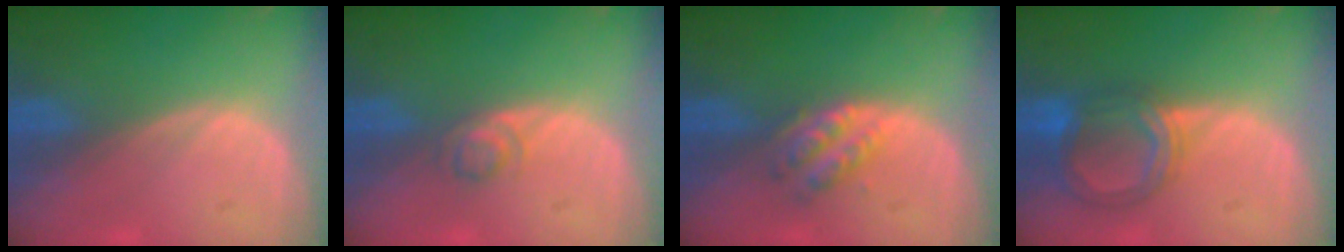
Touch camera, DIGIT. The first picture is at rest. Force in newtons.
{"total": 2.2, "press": 2.2, "slide": 0.2}
{"total": 4.7, "press": 4.2, "slide": 2.2}
{"total": 6.1, "press": 5.9, "slide": 1.4}